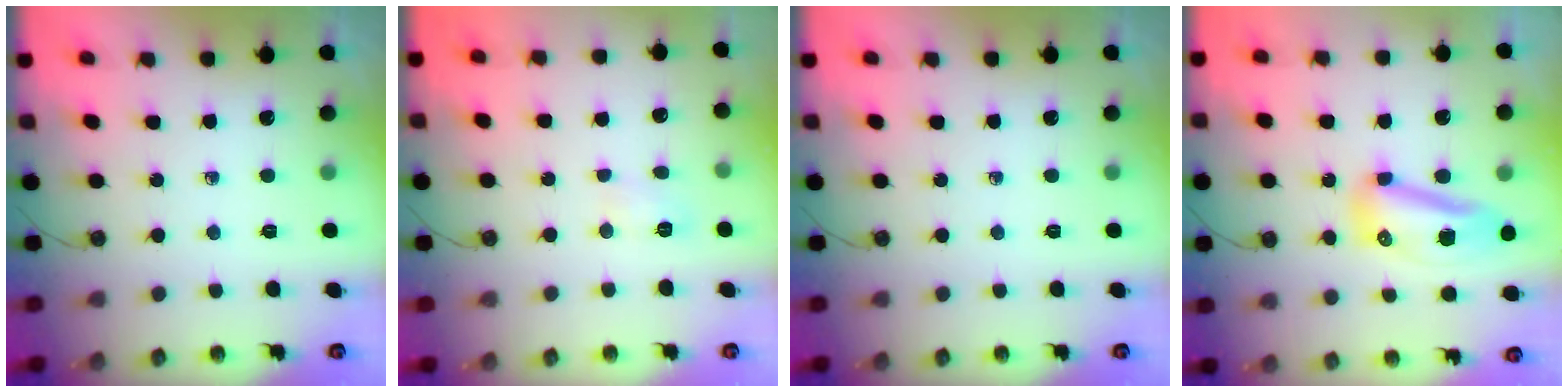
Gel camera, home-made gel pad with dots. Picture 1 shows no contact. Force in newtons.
{"total": 3.5, "press": 3.5, "slide": 0.4}
{"total": 0.0}
{"total": 20.4, "press": 15.1, "slide": 13.7}